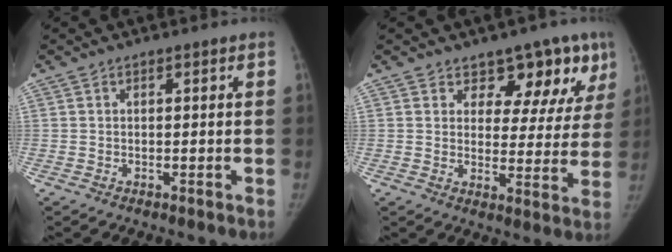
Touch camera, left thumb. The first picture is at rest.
{"total": 11.1, "force": [7.6, 6.5, 4.8], "torque": [-0.004, -0.040, 0.086]}